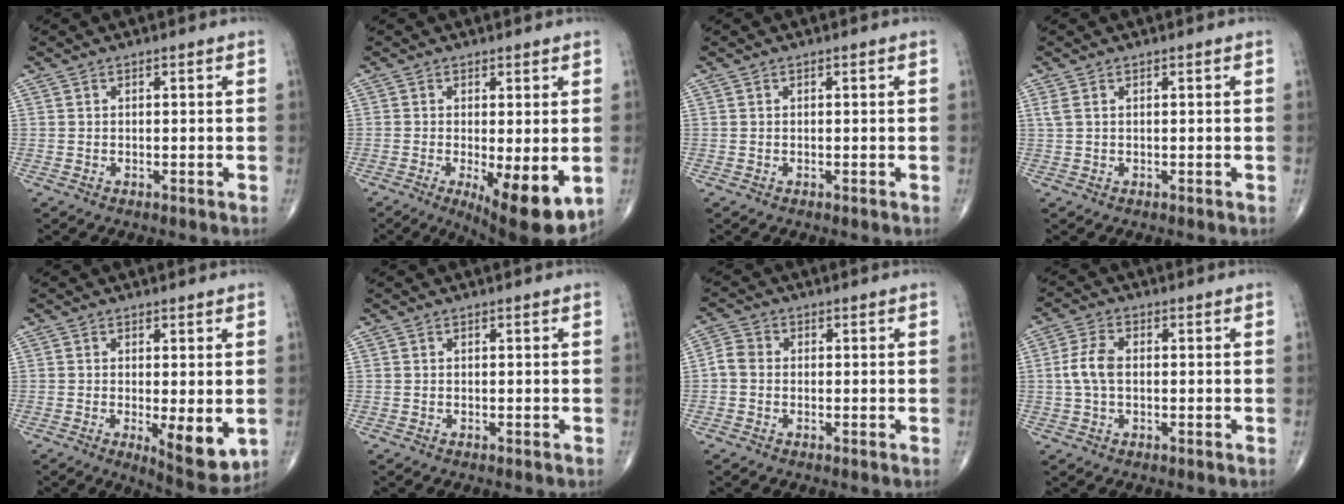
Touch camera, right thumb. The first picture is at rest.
{"total": 11.1, "force": [-2.9, 3.4, 10.2], "torque": [-0.144, -0.024, -0.034]}
{"total": 0.0}
{"total": 1.2, "force": [0.5, 0.5, 1.0], "torque": [-0.031, 0.012, 0.016]}
{"total": 7.8, "force": [-1.3, 2.5, 7.3], "torque": [-0.097, -0.022, -0.013]}
{"total": 0.0}
{"total": 3.0, "force": [-0.5, 2.5, 1.6], "torque": [-0.027, 0.008, -0.019]}
{"total": 5.2, "force": [0.0, 3.0, 4.2], "torque": [-0.098, 0.011, -0.004]}